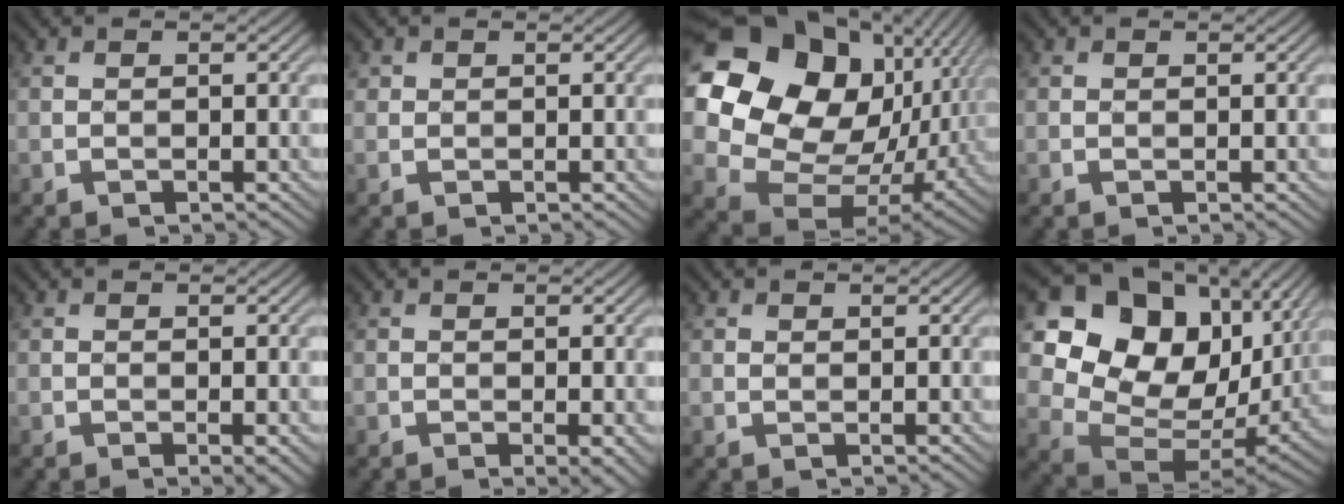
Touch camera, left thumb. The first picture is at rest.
{"total": 1.2, "force": [0.8, 0.9, 0.2], "torque": [-0.004, 0.001, 0.014]}
{"total": 22.0, "force": [6.4, 17.2, 12.3], "torque": [-0.291, -0.002, 0.149]}
{"total": 0.5, "force": [0.4, 0.3, 0.0], "torque": [-0.004, -0.001, 0.007]}
{"total": 1.2, "force": [-0.1, 0.2, 1.1], "torque": [-0.023, -0.003, -0.002]}
{"total": 1.7, "force": [-0.2, 0.5, 1.7], "torque": [-0.029, -0.002, -0.003]}
{"total": 0.9, "force": [0.7, 0.4, 0.2], "torque": [-0.005, 0.002, 0.016]}
{"total": 17.8, "force": [6.4, 13.4, 9.7], "torque": [-0.207, 0.006, 0.132]}